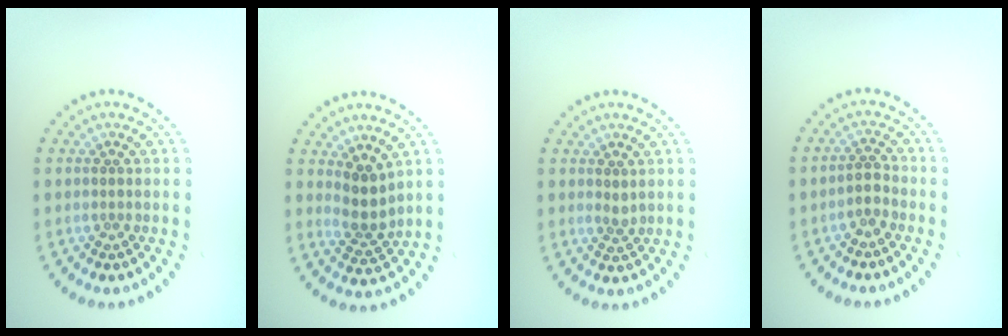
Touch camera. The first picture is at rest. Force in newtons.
{"total": 2.6, "press": 2.1, "slide": 1.6}
{"total": 0.9, "press": 0.7, "slide": 0.5}
{"total": 1.6, "press": 1.3, "slide": 0.9}